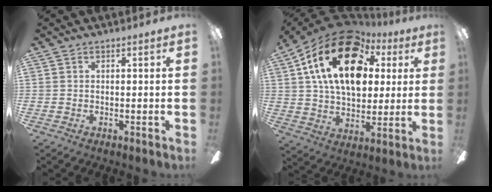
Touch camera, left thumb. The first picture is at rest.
{"total": 23.6, "force": [8.9, 14.4, 16.4], "torque": [-0.299, -0.023, 0.149]}